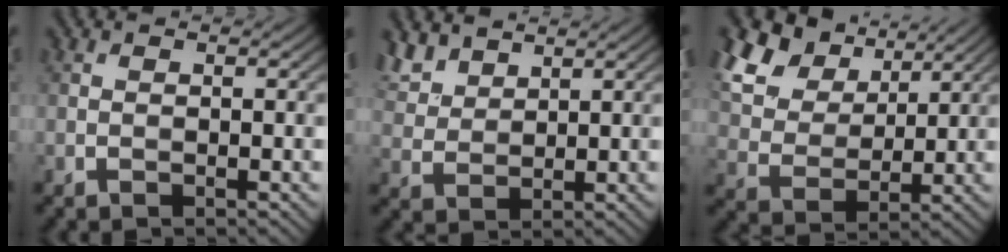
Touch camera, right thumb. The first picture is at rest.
{"total": 5.0, "force": [3.9, 2.3, 2.2], "torque": [-0.063, 0.007, 0.086]}
{"total": 13.0, "force": [7.6, 7.8, 7.1], "torque": [-0.214, 0.022, 0.147]}